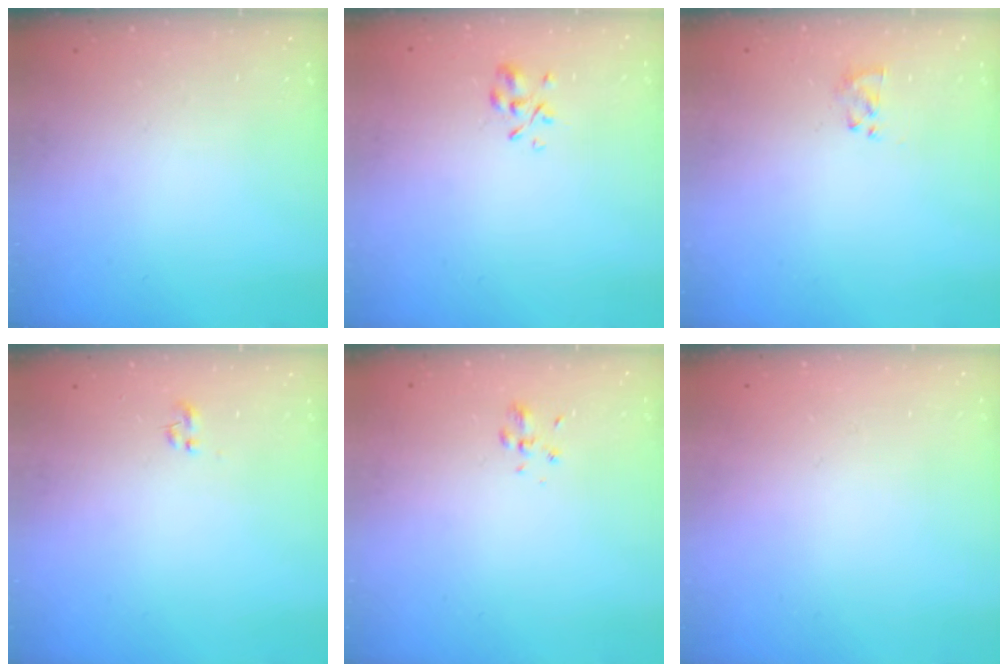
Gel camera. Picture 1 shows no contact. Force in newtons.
{"total": 2.8, "press": 2.6, "slide": 1.0}
{"total": 2.3, "press": 2.1, "slide": 0.9}
{"total": 0.0}
{"total": 1.9, "press": 1.6, "slide": 0.9}
{"total": 1.8, "press": 1.8, "slide": 0.2}